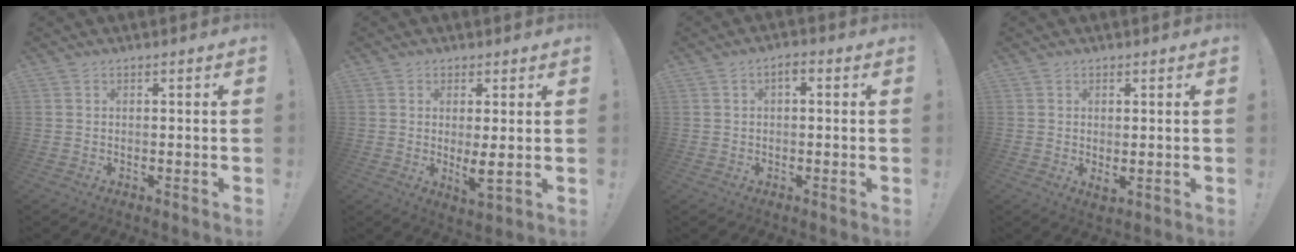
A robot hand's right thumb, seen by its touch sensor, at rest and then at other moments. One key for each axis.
{"total": 4.9, "fx": 0.6, "fy": 1.0, "fz": 4.8, "tx": -0.067, "ty": -0.024, "tz": 0.012}
{"total": 2.1, "fx": -0.1, "fy": 1.1, "fz": 1.7, "tx": -0.025, "ty": 0.005, "tz": -0.003}
{"total": 1.9, "fx": 0.5, "fy": 1.0, "fz": 1.6, "tx": -0.019, "ty": -0.003, "tz": 0.009}